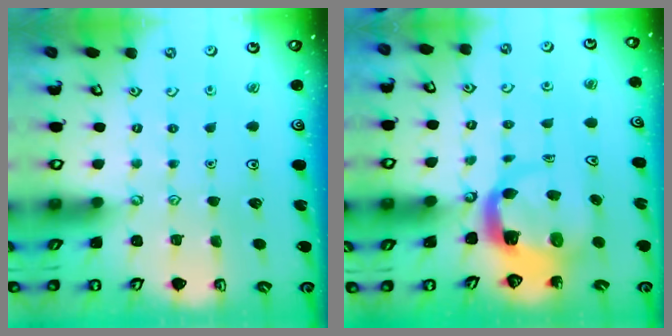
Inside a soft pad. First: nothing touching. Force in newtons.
{"total": 5.6, "press": 5.5, "slide": 0.9}